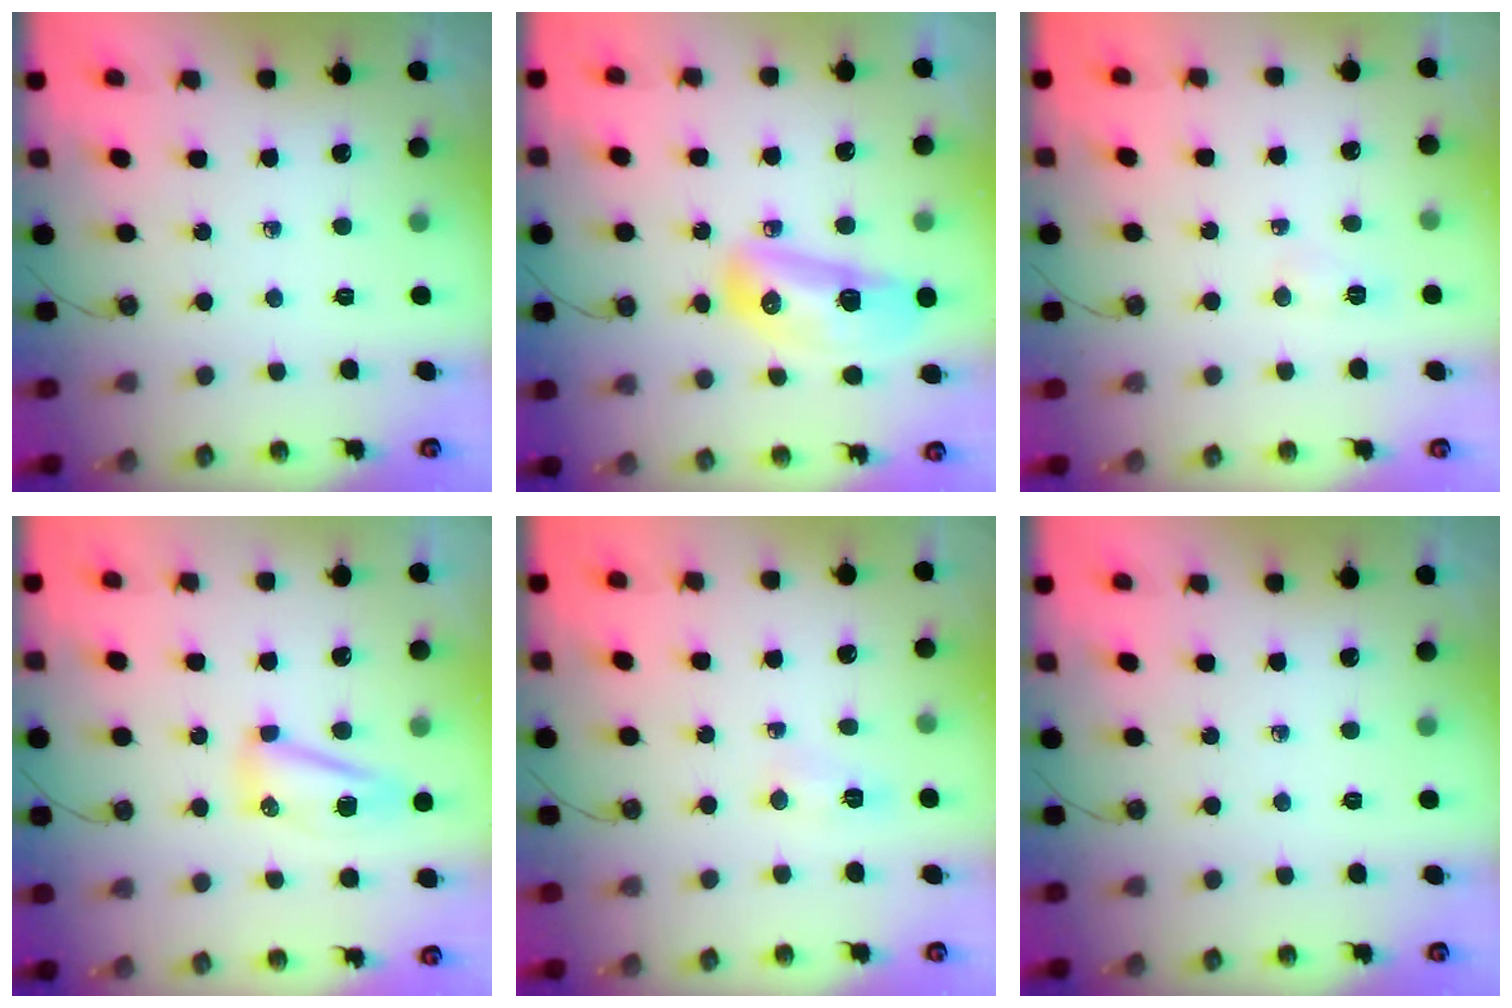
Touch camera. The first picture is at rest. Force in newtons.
{"total": 14.0, "press": 13.4, "slide": 4.0}
{"total": 5.2, "press": 5.0, "slide": 1.4}
{"total": 8.2, "press": 8.2, "slide": 0.8}
{"total": 4.9, "press": 4.8, "slide": 0.6}
{"total": 0.0}